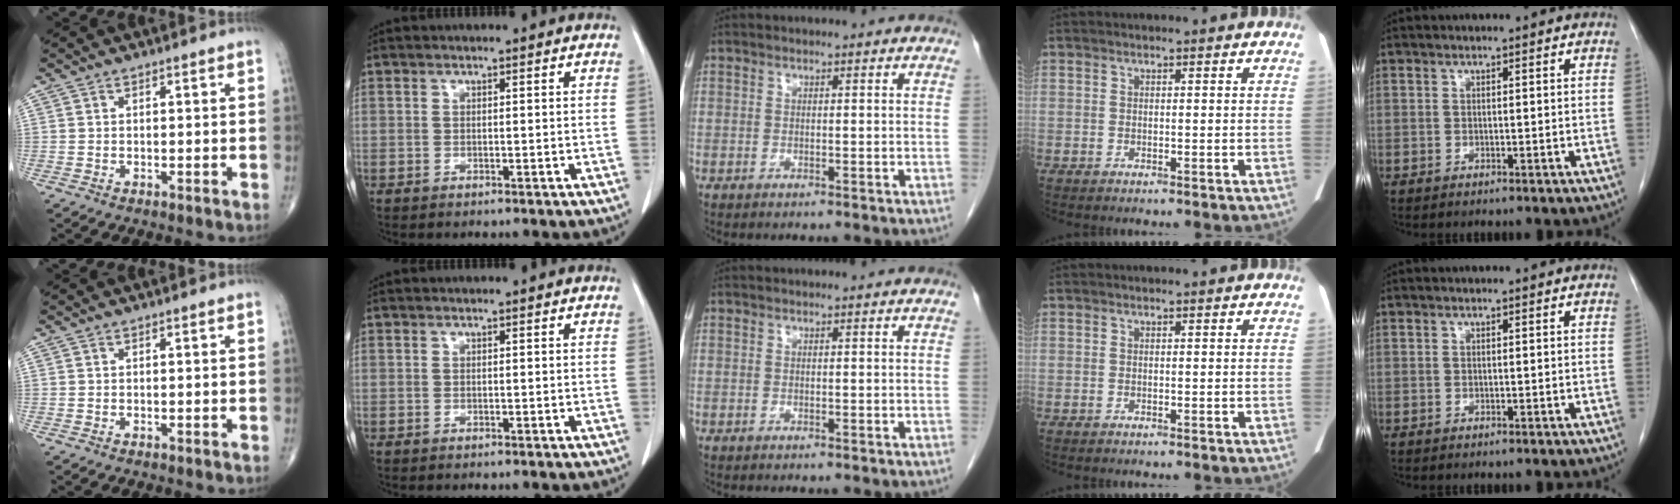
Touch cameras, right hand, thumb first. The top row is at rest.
{}